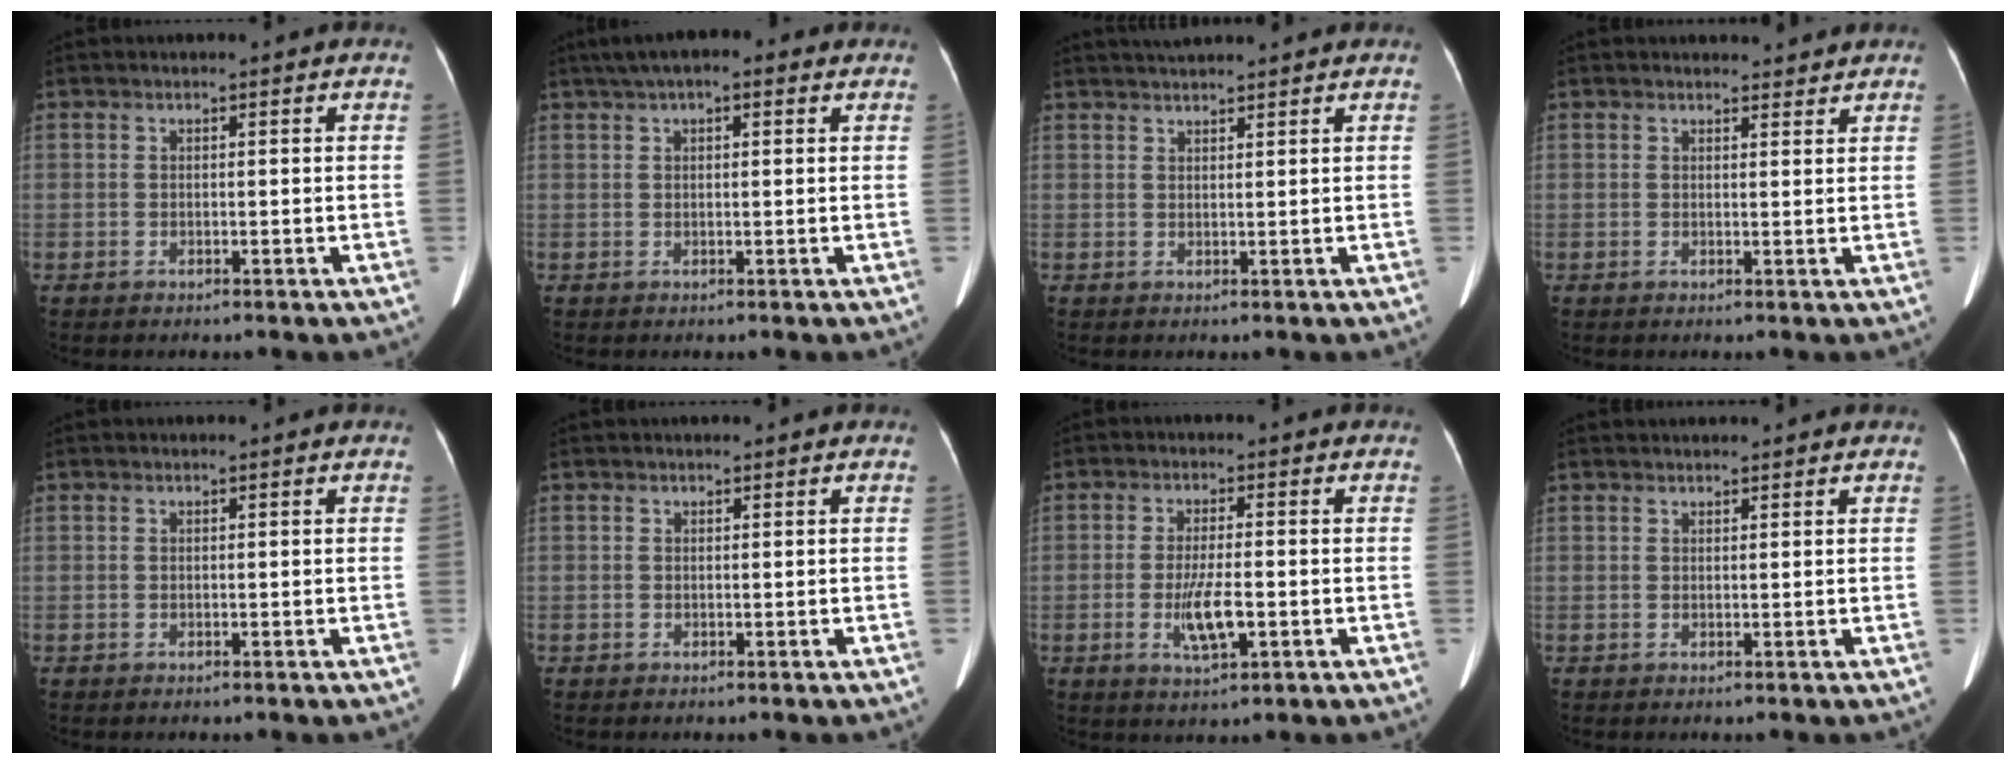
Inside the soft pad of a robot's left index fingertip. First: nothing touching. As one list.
[{"total": 6.7, "force": [4.3, 1.9, 4.8], "torque": [-0.069, 0.033, 0.064]}, {"total": 5.6, "force": [5.1, 0.0, 2.2], "torque": [-0.032, 0.022, 0.073]}, {"total": 3.7, "force": [3.5, 1.0, 0.5], "torque": [0.002, -0.008, 0.040]}, {"total": 0.0}, {"total": 0.5, "force": [0.0, 0.5, -0.2], "torque": [0.007, 0.002, 0.003]}, {"total": 5.0, "force": [-1.7, 0.8, 4.6], "torque": [-0.092, -0.017, -0.024]}, {"total": 3.9, "force": [3.7, 0.5, 1.1], "torque": [-0.010, 0.016, 0.043]}]